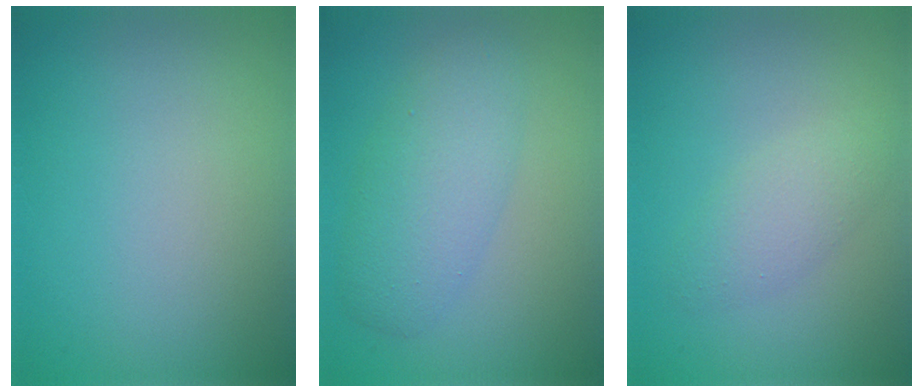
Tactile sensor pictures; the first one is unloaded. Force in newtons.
{"total": 4.1, "press": 4.1, "slide": 0.1}
{"total": 2.2, "press": 2.2, "slide": 0.2}